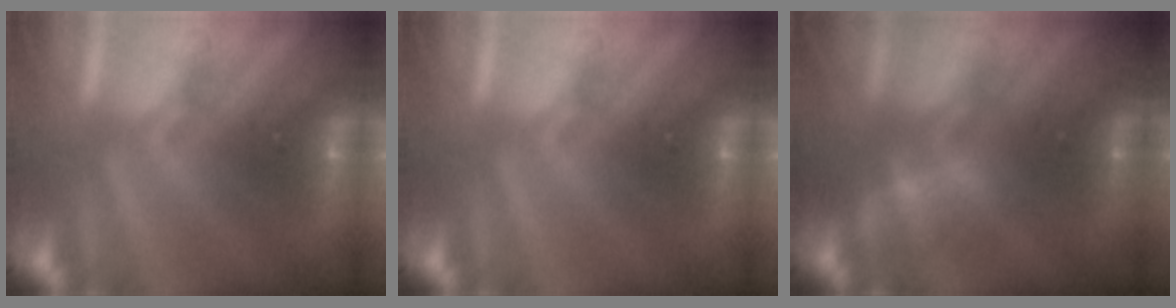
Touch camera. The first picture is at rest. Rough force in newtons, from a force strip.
{"total": 0.0}
{"total": 2.3}